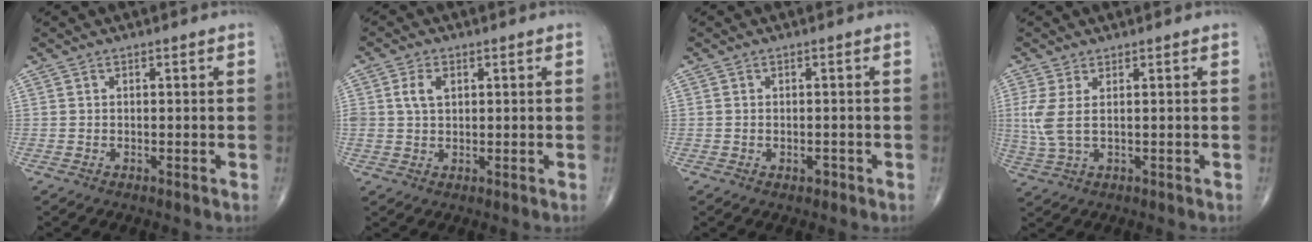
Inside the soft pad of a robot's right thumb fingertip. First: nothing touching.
{"total": 3.8, "force": [1.1, 2.5, 2.7], "torque": [-0.051, 0.002, 0.023]}
{"total": 1.2, "force": [-0.5, 0.8, 0.7], "torque": [-0.011, 0.003, -0.005]}
{"total": 5.4, "force": [0.9, 2.0, 4.9], "torque": [-0.138, -0.002, 0.027]}